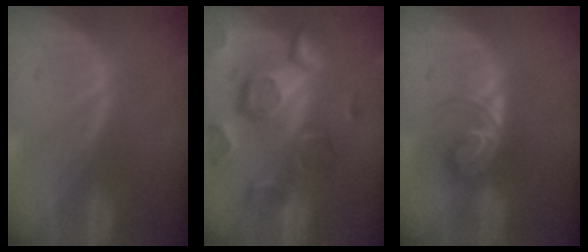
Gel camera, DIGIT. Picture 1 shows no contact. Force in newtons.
{"total": 12.3, "press": 10.6, "slide": 6.2}
{"total": 5.6, "press": 4.9, "slide": 2.8}